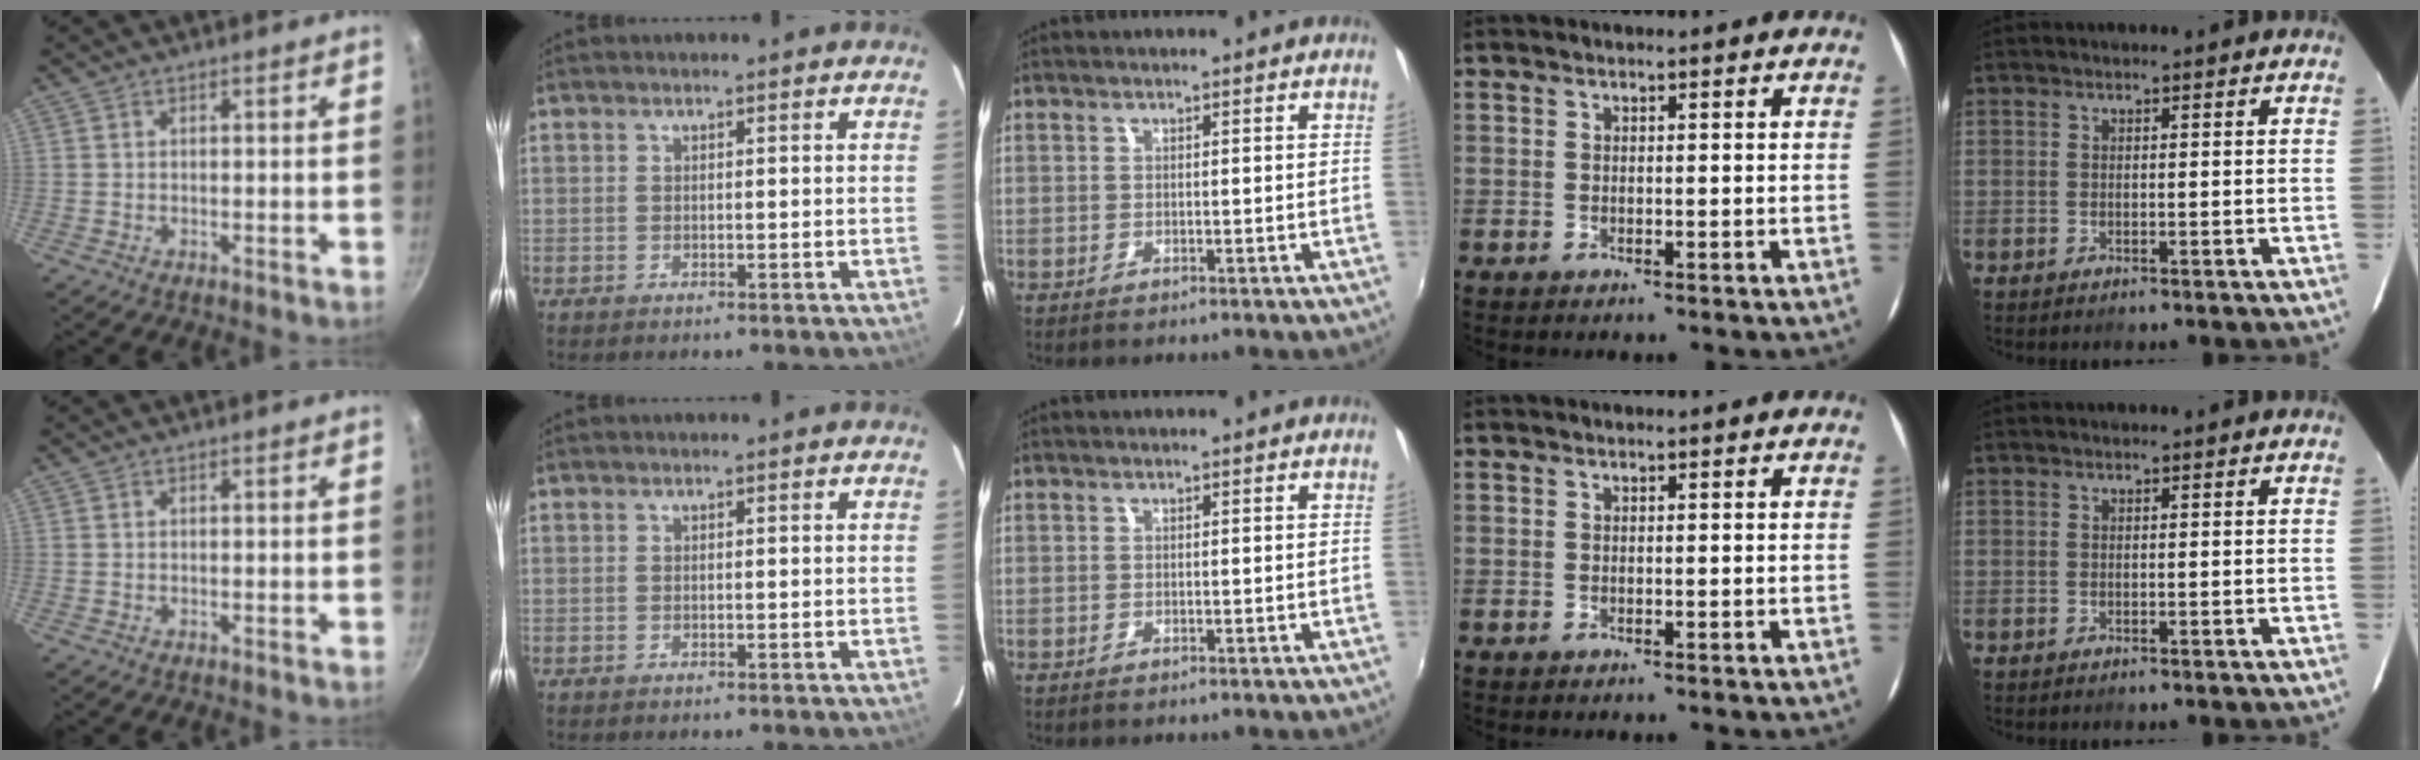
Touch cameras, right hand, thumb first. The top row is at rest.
{}